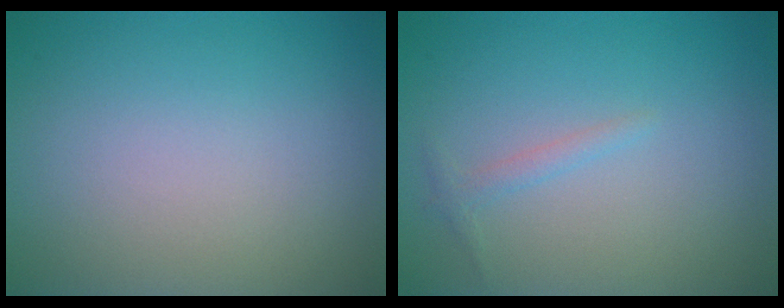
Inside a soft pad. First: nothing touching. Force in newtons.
{"total": 0.9, "press": 0.9, "slide": 0.1}